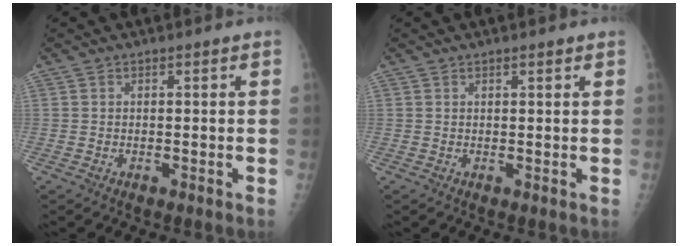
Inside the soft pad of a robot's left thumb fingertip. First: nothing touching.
{"total": 1.0, "force": [0.7, 0.2, 0.7], "torque": [-0.010, -0.004, 0.012]}